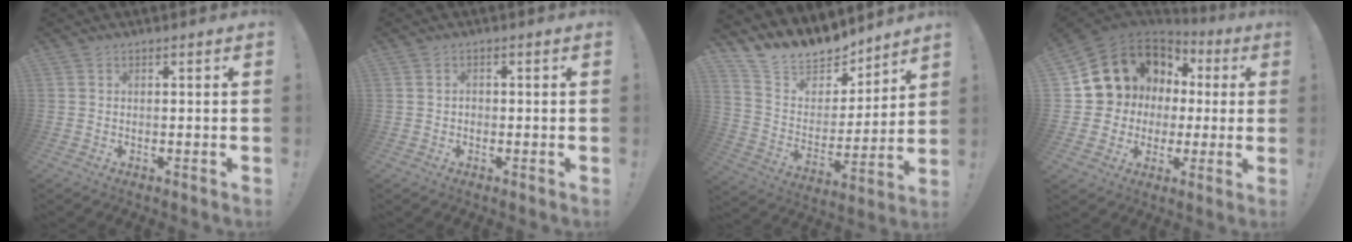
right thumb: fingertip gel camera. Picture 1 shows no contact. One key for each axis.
{"total": 1.5, "fx": -0.4, "fy": 1.3, "fz": 0.7, "tx": -0.020, "ty": 0.010, "tz": -0.006}
{"total": 13.8, "fx": 12.3, "fy": 5.5, "fz": 2.7, "tx": -0.069, "ty": -0.102, "tz": 0.227}
{"total": 11.4, "fx": 3.5, "fy": 10.4, "fz": 3.0, "tx": -0.041, "ty": -0.032, "tz": 0.093}